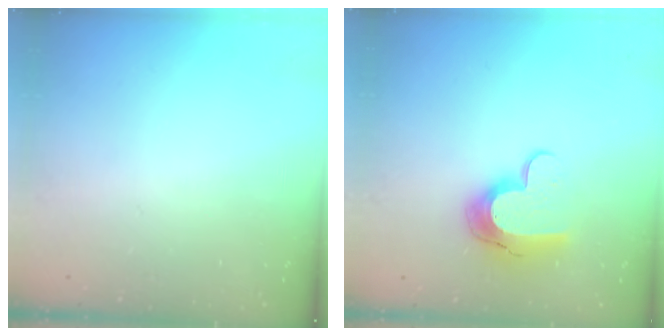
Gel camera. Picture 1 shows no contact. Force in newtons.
{"total": 11.9, "press": 11.9, "slide": 0.6}